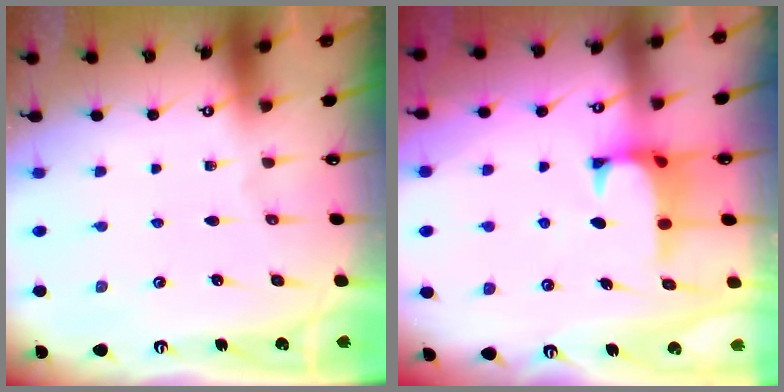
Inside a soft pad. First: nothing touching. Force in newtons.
{"total": 0.9, "press": 0.3, "slide": 0.8}